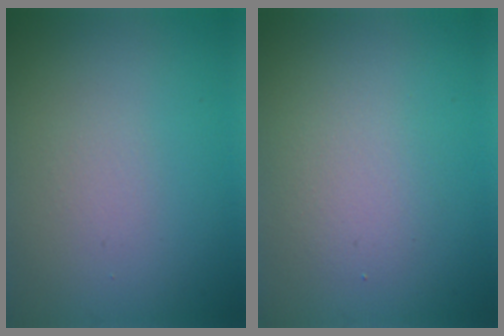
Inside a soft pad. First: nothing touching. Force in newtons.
{"total": 2.4, "press": 2.4, "slide": 0.1}